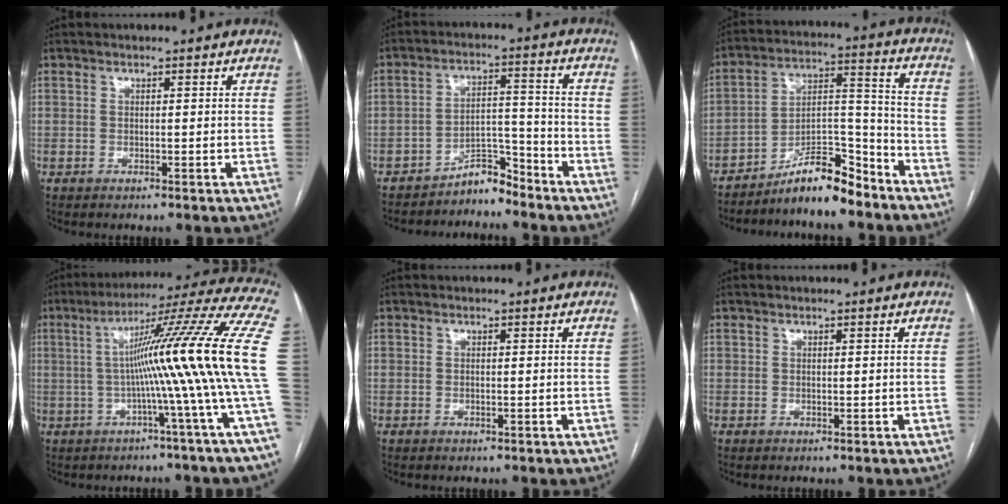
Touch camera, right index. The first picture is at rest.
{"total": 4.9, "force": [-4.7, 1.4, 0.8], "torque": [0.002, 0.023, -0.078]}
{"total": 10.5, "force": [-8.9, 2.0, 5.1], "torque": [-0.078, 0.031, -0.153]}
{"total": 18.3, "force": [-1.1, -3.0, 18.0], "torque": [-0.238, 0.025, -0.033]}
{"total": 0.0}
{"total": 0.0}